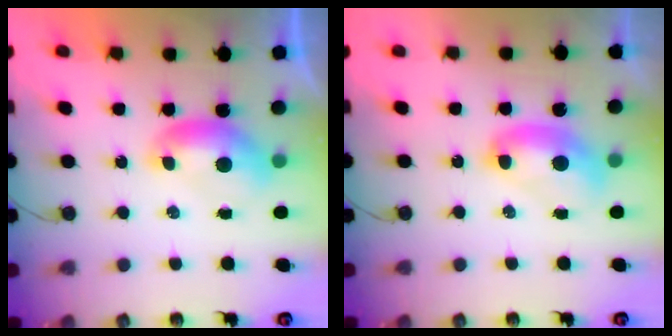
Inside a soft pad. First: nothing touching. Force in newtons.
{"total": 2.6, "press": 2.6, "slide": 0.1}